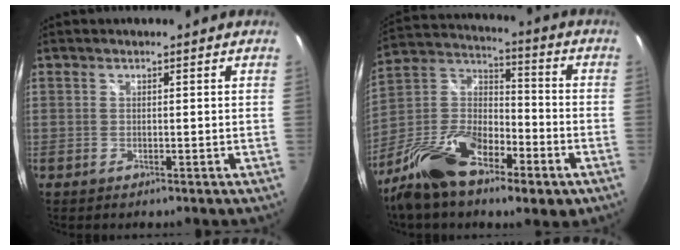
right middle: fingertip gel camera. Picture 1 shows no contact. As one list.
[{"total": 20.2, "force": [-11.0, 8.9, 14.4], "torque": [-0.294, -0.013, -0.202]}]